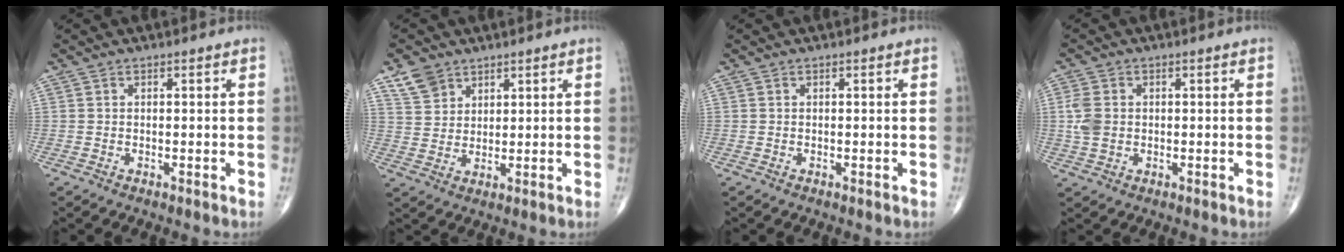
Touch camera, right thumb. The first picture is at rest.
{"total": 5.5, "force": [3.7, 3.7, 1.7], "torque": [-0.018, -0.016, 0.077]}
{"total": 0.0}
{"total": 4.6, "force": [0.2, 3.4, 3.1], "torque": [-0.073, 0.004, 0.004]}